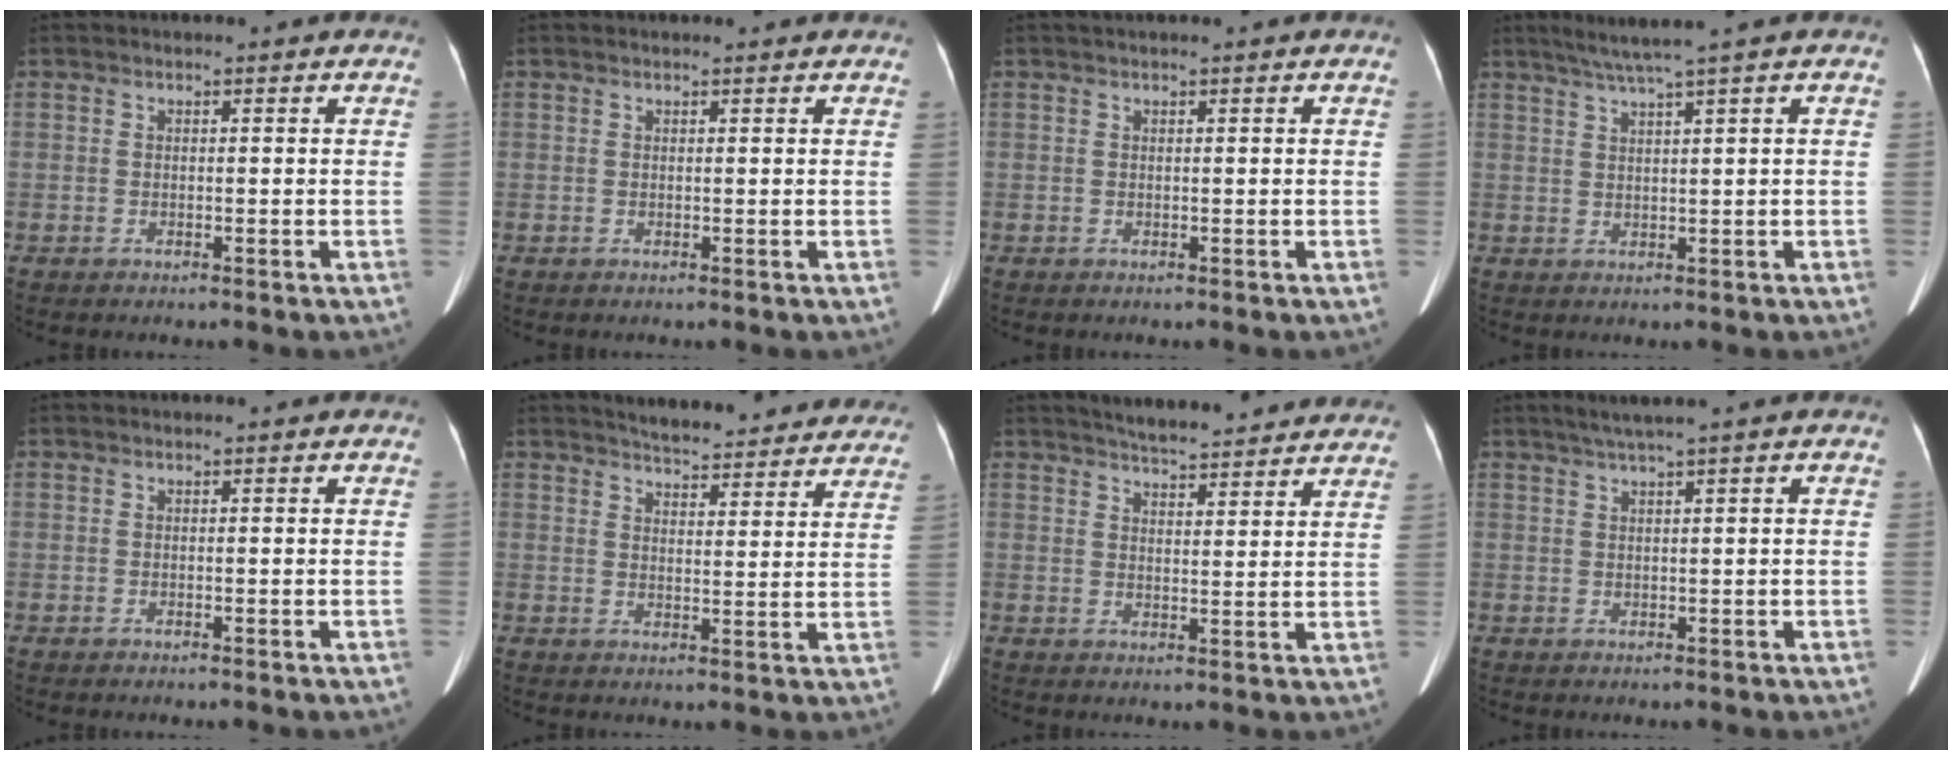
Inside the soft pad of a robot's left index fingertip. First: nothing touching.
{"total": 1.9, "force": [1.7, 0.4, 0.7], "torque": [-0.012, 0.018, 0.018]}
{"total": 1.3, "force": [1.0, -0.1, 0.8], "torque": [-0.011, 0.019, 0.020]}
{"total": 4.4, "force": [3.1, -1.3, 2.8], "torque": [-0.056, 0.006, 0.062]}
{"total": 0.0}
{"total": 19.1, "force": [17.8, 3.9, 5.6], "torque": [-0.063, -0.022, 0.206]}
{"total": 14.1, "force": [13.0, 2.0, 5.0], "torque": [-0.064, 0.015, 0.160]}
{"total": 2.8, "force": [2.0, -0.8, 1.9], "torque": [-0.041, 0.005, 0.042]}